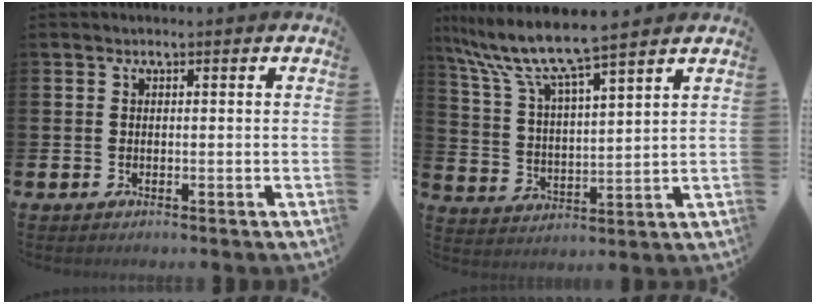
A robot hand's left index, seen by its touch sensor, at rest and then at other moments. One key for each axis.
{"total": 8.4, "fx": 7.6, "fy": 0.5, "fz": 3.6, "tx": -0.109, "ty": -0.043, "tz": 0.130}